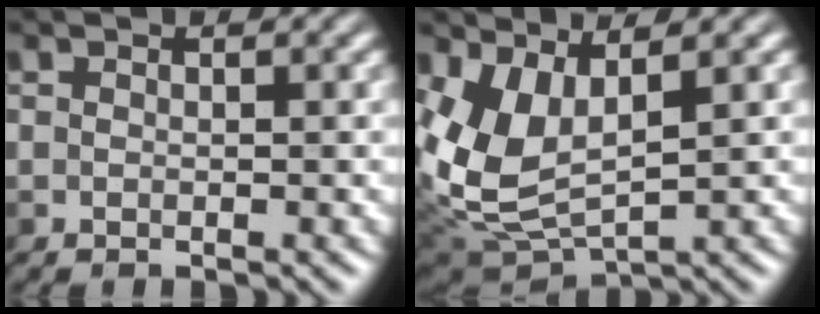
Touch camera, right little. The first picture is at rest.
{"total": 5.6, "force": [1.4, 3.0, 4.6], "torque": [-0.113, -0.014, 0.038]}